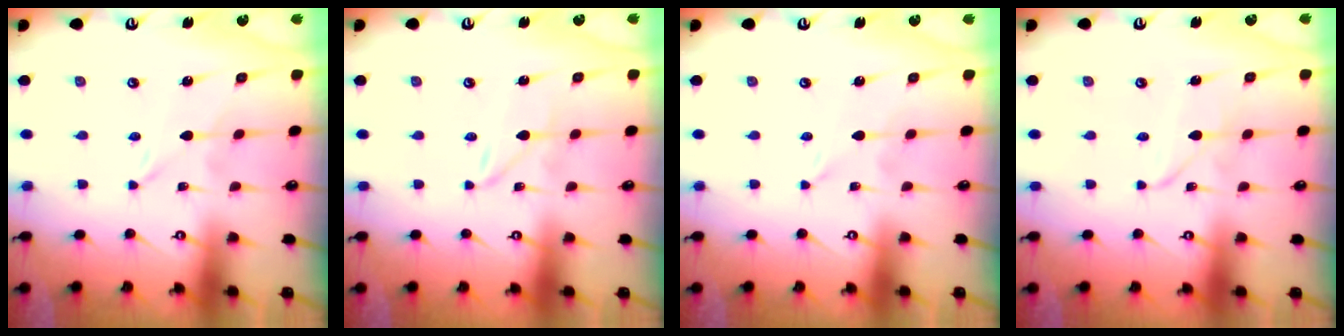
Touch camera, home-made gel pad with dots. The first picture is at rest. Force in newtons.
{"total": 1.2, "press": 1.1, "slide": 0.2}
{"total": 0.0}
{"total": 1.5, "press": 1.5, "slide": 0.2}